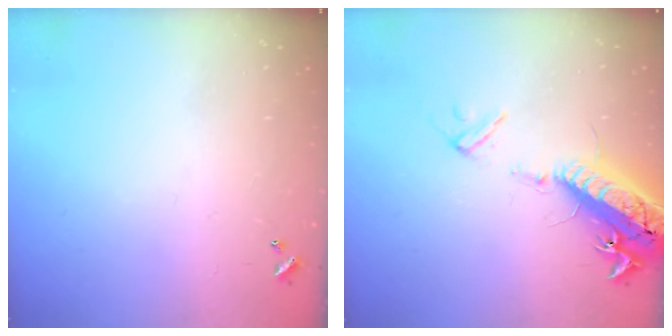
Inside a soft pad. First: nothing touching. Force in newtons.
{"total": 17.7, "press": 17.2, "slide": 4.3}